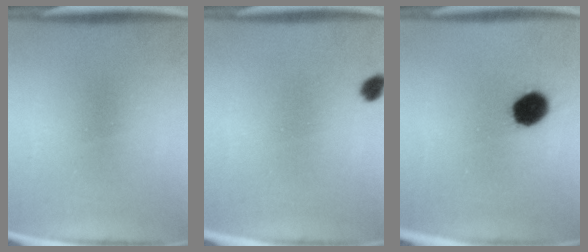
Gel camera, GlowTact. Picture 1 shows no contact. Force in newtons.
{"total": 1.9}
{"total": 8.6}